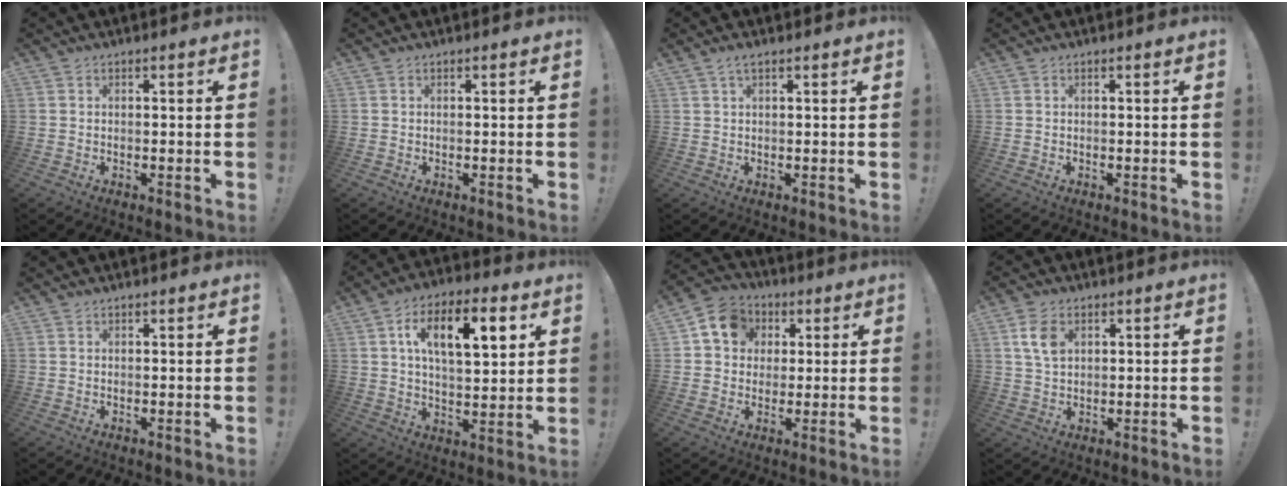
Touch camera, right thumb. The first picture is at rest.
{"total": 0.0}
{"total": 1.9, "force": [1.2, 0.3, 1.5], "torque": [-0.026, -0.002, 0.020]}
{"total": 0.0}
{"total": 0.6, "force": [0.6, 0.0, 0.1], "torque": [0.004, -0.002, 0.011]}
{"total": 14.6, "force": [5.3, 6.7, 11.8], "torque": [-0.177, 0.000, 0.082]}
{"total": 11.0, "force": [3.3, 9.4, 4.7], "torque": [-0.061, -0.001, 0.066]}
{"total": 8.0, "force": [2.7, 5.5, 5.2], "torque": [-0.089, -0.003, 0.052]}